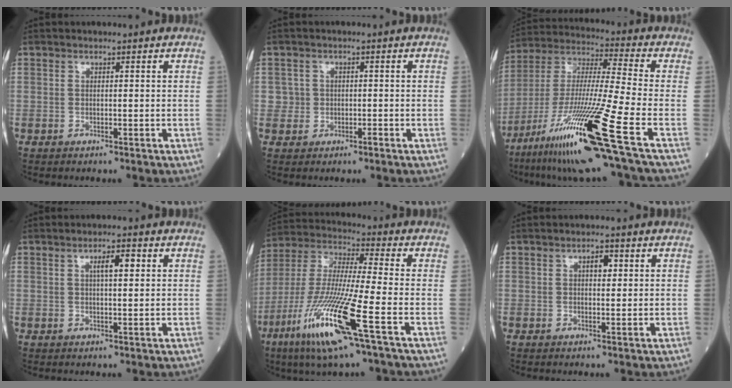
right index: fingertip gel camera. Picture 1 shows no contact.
{"total": 1.9, "force": [-0.2, 1.9, 0.0], "torque": [0.005, 0.006, -0.004]}
{"total": 21.4, "force": [-11.4, -1.2, 18.0], "torque": [-0.358, -0.049, -0.214]}
{"total": 3.3, "force": [1.1, 0.7, 3.0], "torque": [-0.052, 0.005, 0.018]}
{"total": 17.9, "force": [-8.2, 0.5, 16.0], "torque": [-0.356, -0.039, -0.160]}
{"total": 2.1, "force": [0.6, 0.9, 1.7], "torque": [-0.027, 0.003, 0.009]}